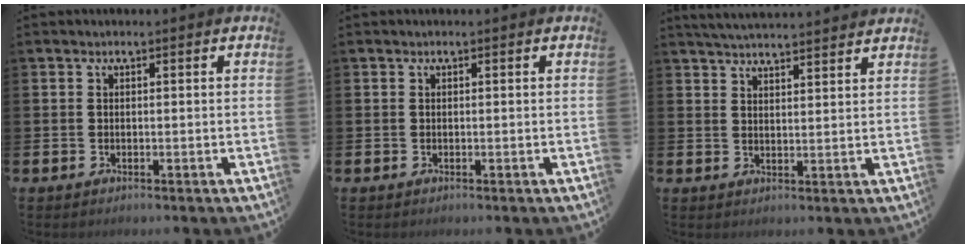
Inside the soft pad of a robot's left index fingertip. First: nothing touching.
{"total": 0.0}
{"total": 4.1, "force": [4.1, -0.3, 0.3], "torque": [-0.022, -0.020, 0.076]}